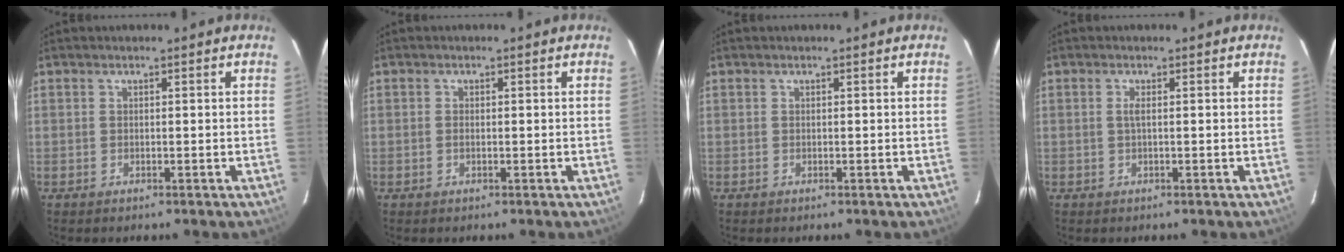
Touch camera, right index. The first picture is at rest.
{"total": 0.6, "force": [-0.1, 0.4, 0.5], "torque": [-0.010, 0.000, -0.003]}
{"total": 0.0}
{"total": 1.0, "force": [0.0, -0.1, 1.0], "torque": [-0.019, 0.000, -0.001]}